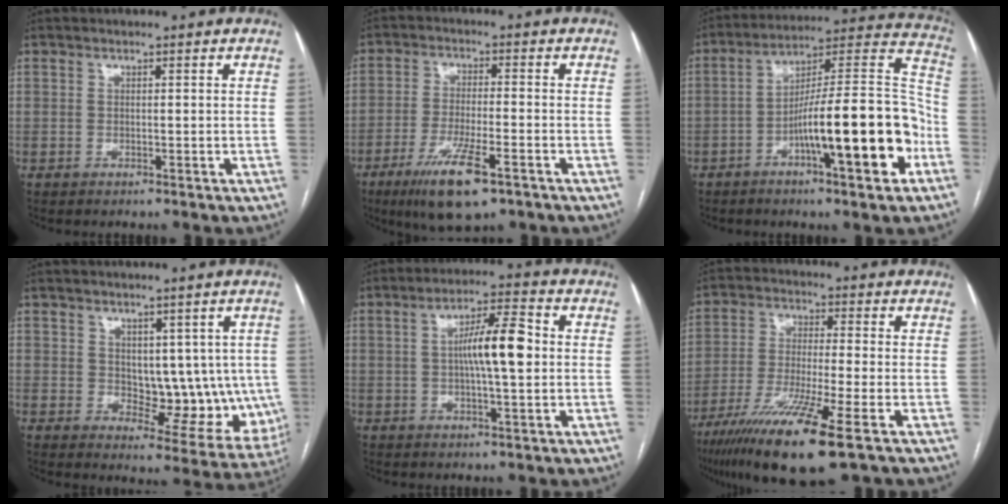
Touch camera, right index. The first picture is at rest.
{"total": 10.4, "force": [-6.0, 1.9, 8.2], "torque": [-0.156, -0.022, -0.099]}
{"total": 19.8, "force": [-7.1, 2.2, 18.3], "torque": [-0.260, 0.020, -0.106]}
{"total": 10.3, "force": [1.1, 5.9, 8.3], "torque": [-0.088, 0.005, 0.032]}
{"total": 8.6, "force": [0.4, 1.3, 8.5], "torque": [-0.149, 0.015, 0.003]}
{"total": 14.1, "force": [-8.2, -0.1, 11.4], "torque": [-0.230, -0.040, -0.148]}